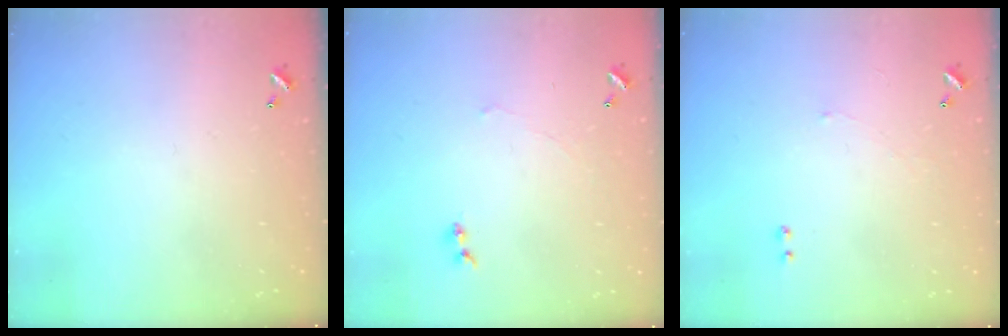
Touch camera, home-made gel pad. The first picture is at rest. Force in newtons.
{"total": 0.7, "press": 0.1, "slide": 0.7}
{"total": 1.2, "press": 1.0, "slide": 0.6}